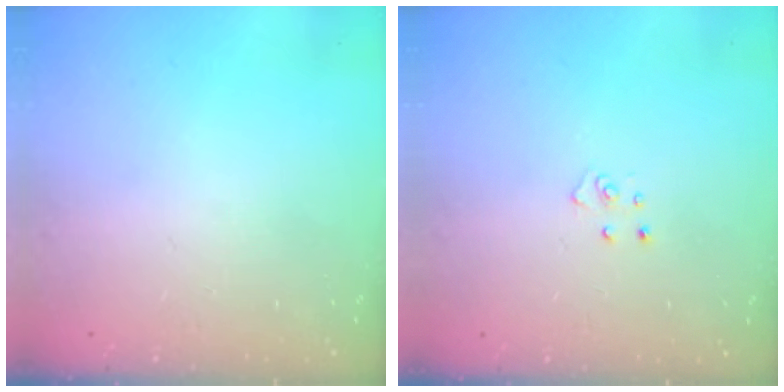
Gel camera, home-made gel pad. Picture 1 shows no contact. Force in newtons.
{"total": 3.4, "press": 3.4, "slide": 0.3}